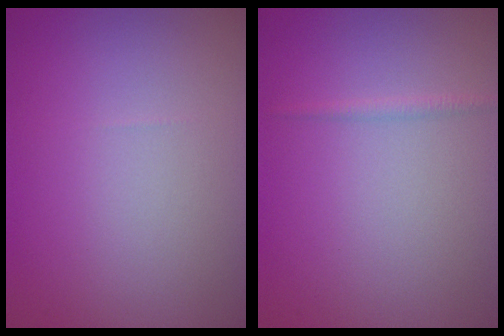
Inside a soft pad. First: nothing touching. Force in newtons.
{"total": 0.8, "press": 0.8, "slide": 0.1}